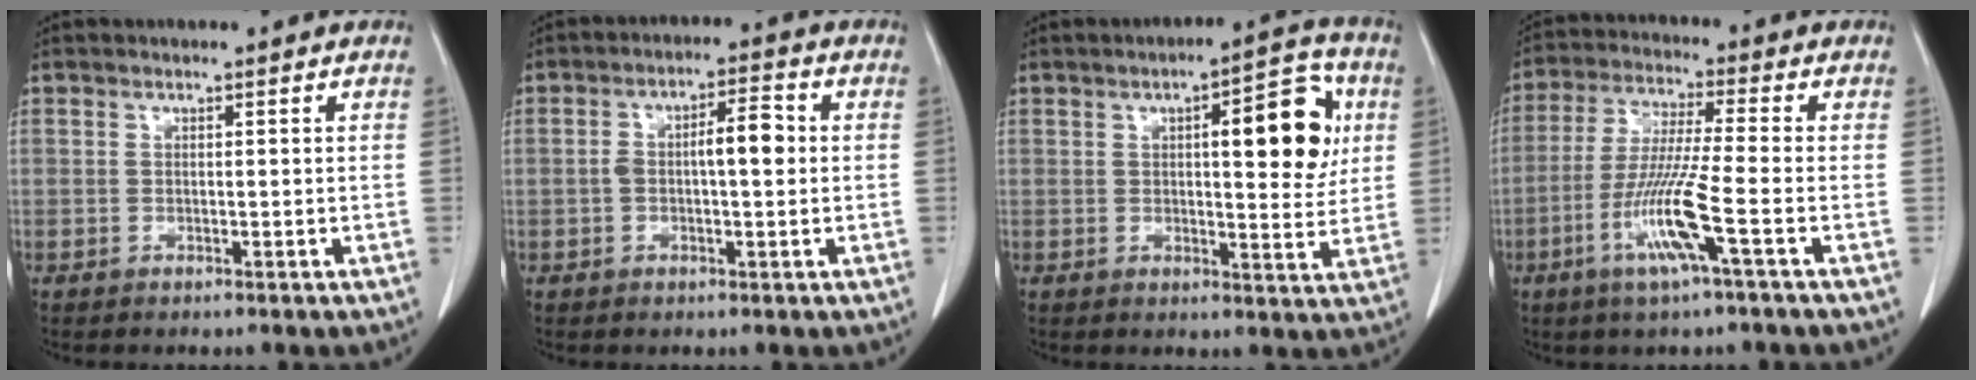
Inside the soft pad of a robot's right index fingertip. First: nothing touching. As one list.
[{"total": 6.0, "force": [0.1, 1.7, 5.7], "torque": [-0.103, 0.022, 0.001]}, {"total": 11.4, "force": [3.0, 3.2, 10.6], "torque": [-0.137, 0.016, 0.036]}, {"total": 10.4, "force": [-4.0, -0.7, 9.6], "torque": [-0.195, -0.017, -0.083]}]